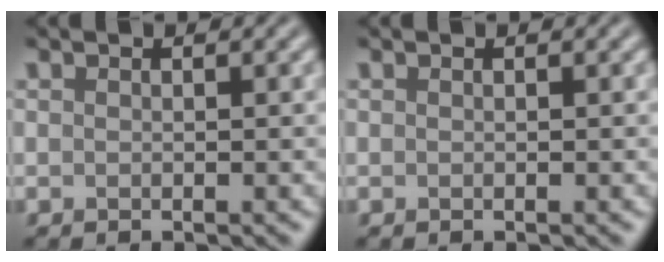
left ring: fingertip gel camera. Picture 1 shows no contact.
{"total": 0.0}